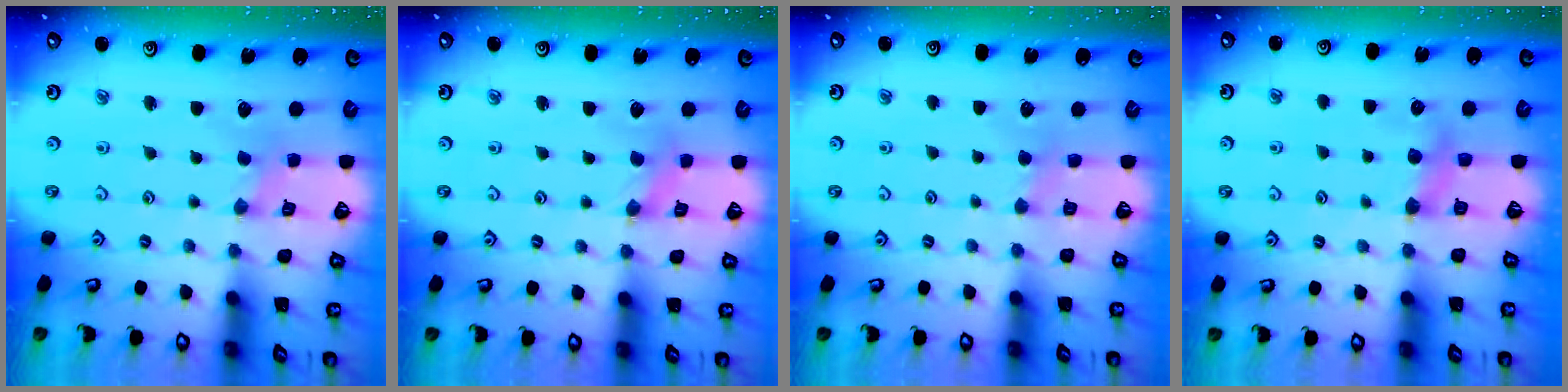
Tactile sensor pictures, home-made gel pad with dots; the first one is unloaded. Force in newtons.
{"total": 1.5, "press": 1.5, "slide": 0.2}
{"total": 2.2, "press": 2.2, "slide": 0.4}
{"total": 5.7, "press": 5.6, "slide": 0.7}